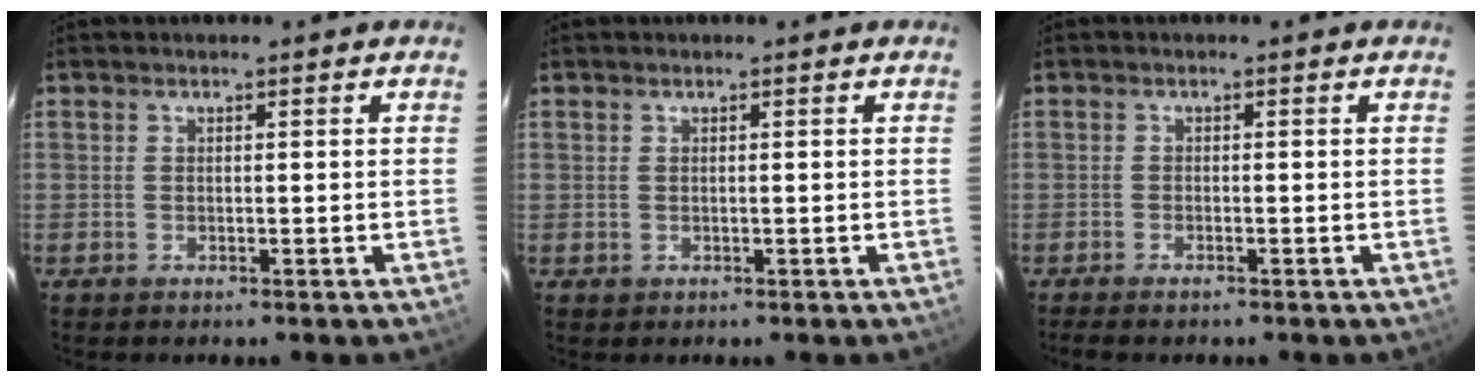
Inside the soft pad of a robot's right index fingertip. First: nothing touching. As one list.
[{"total": 0.9, "force": [0.1, 0.9, 0.0], "torque": [0.003, 0.002, 0.001]}, {"total": 2.3, "force": [-2.0, 0.4, 1.1], "torque": [-0.032, -0.005, -0.037]}]